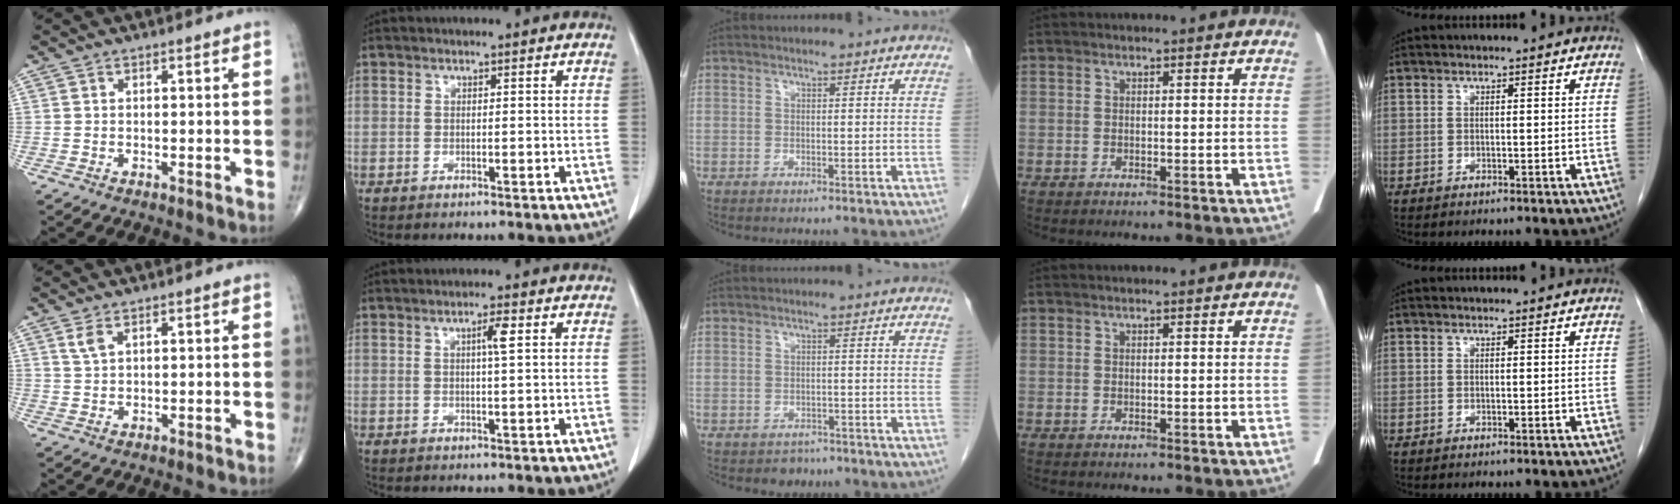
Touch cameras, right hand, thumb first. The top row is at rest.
{"thumb": {"total": 2.1, "force": [1.2, 0.8, 1.4], "torque": [-0.032, 0.002, 0.031]}, "index": {"total": 2.4, "force": [0.7, 0.0, 2.2], "torque": [-0.041, 0.001, 0.012]}, "middle": {"total": 2.2, "force": [-1.6, 1.4, 0.1], "torque": [-0.010, 0.004, -0.023]}}